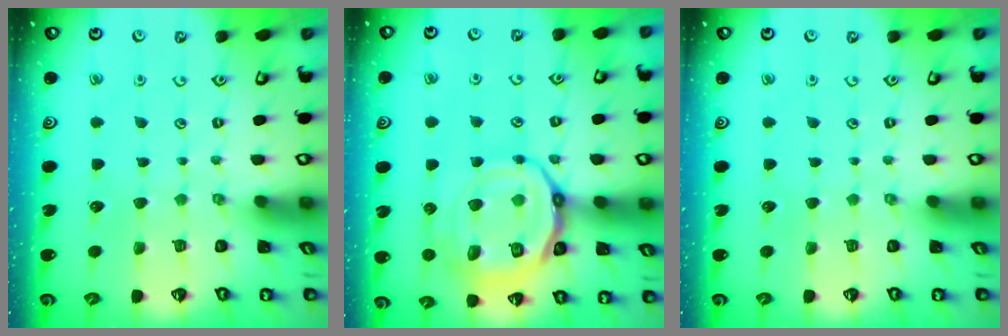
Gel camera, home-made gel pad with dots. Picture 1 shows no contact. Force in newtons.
{"total": 20.8, "press": 20.7, "slide": 2.0}
{"total": 0.0}